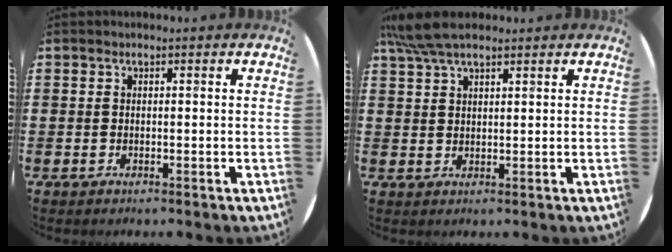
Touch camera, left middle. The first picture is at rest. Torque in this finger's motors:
{"motor_torque": [1.14, -1.00, 0.19, 0.13]}